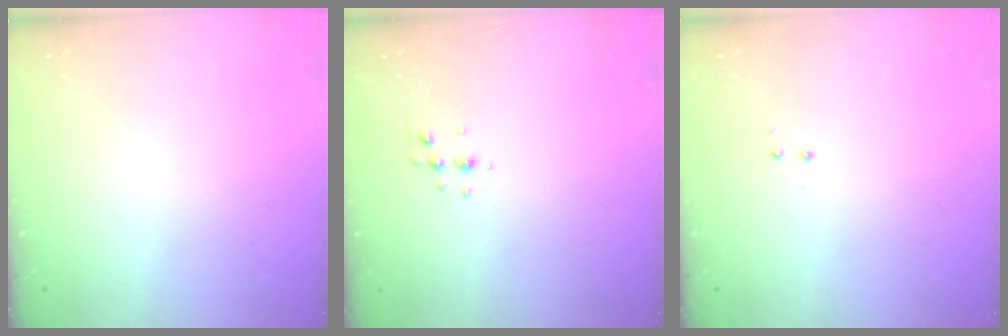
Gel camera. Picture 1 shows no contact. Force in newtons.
{"total": 3.8, "press": 3.6, "slide": 1.3}
{"total": 3.5, "press": 3.5, "slide": 0.5}